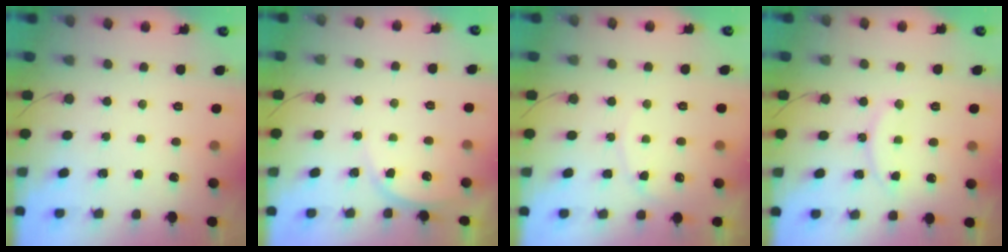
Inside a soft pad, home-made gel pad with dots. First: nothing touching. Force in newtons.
{"total": 4.6, "press": 4.2, "slide": 1.8}
{"total": 6.8, "press": 6.8, "slide": 0.6}
{"total": 11.7, "press": 11.7, "slide": 0.8}